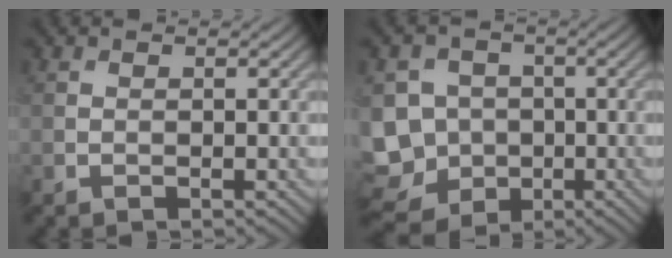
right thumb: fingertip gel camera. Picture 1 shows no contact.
{"total": 11.9, "force": [-3.3, 10.8, 4.1], "torque": [-0.128, -0.033, -0.079]}